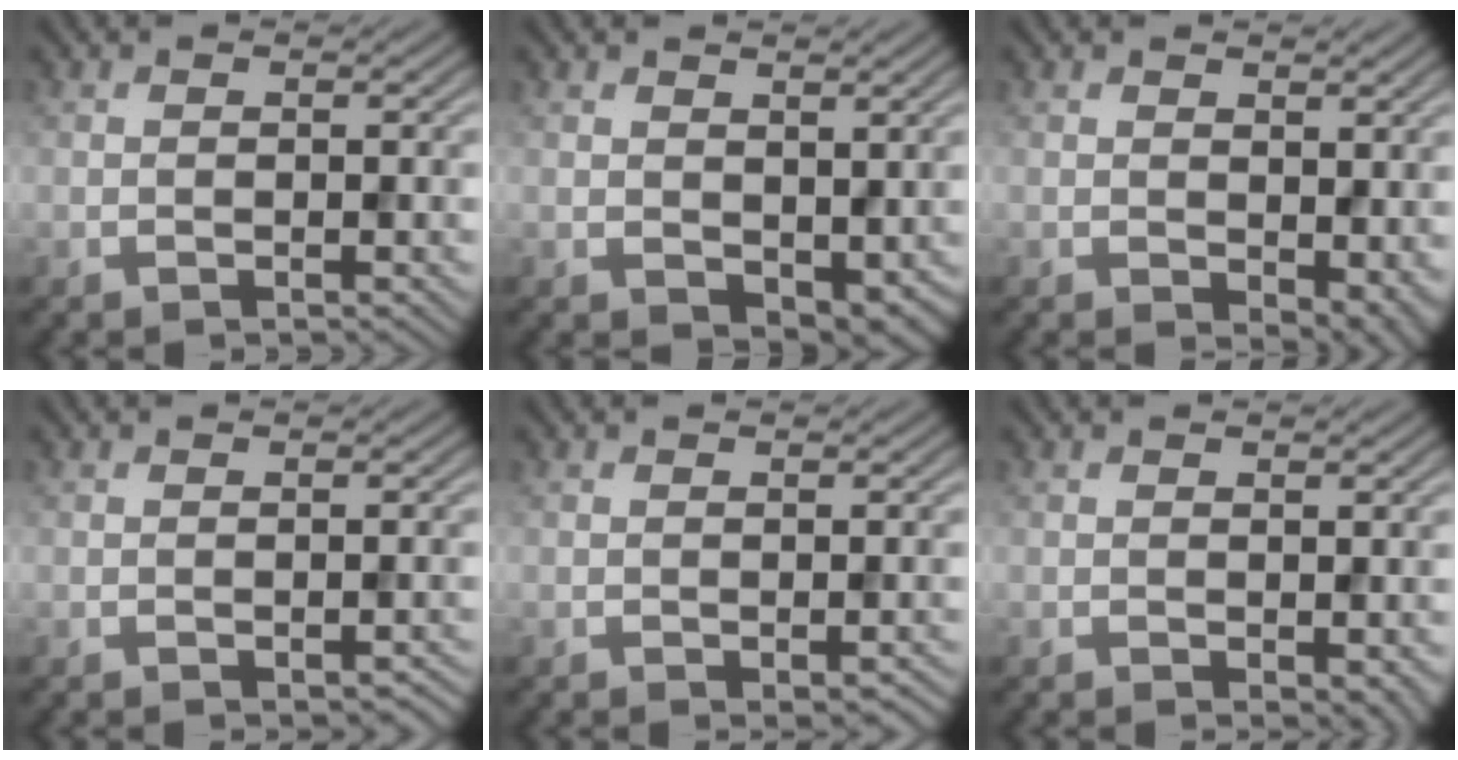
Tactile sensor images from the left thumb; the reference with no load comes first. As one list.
[{"total": 3.4, "force": [1.1, 2.2, 2.3], "torque": [-0.042, -0.012, 0.026]}, {"total": 4.9, "force": [-0.1, 3.2, 3.8], "torque": [-0.059, -0.021, 0.012]}, {"total": 1.1, "force": [-0.6, 0.4, 0.8], "torque": [-0.011, -0.006, -0.005]}, {"total": 1.5, "force": [-0.7, 0.4, 1.2], "torque": [-0.020, -0.007, -0.009]}, {"total": 1.9, "force": [-0.3, 1.1, 1.6], "torque": [-0.022, -0.010, 0.000]}]